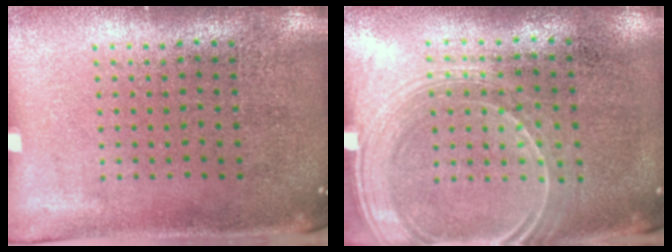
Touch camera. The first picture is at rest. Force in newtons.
{"total": 1.8, "press": 1.6, "slide": 0.7}